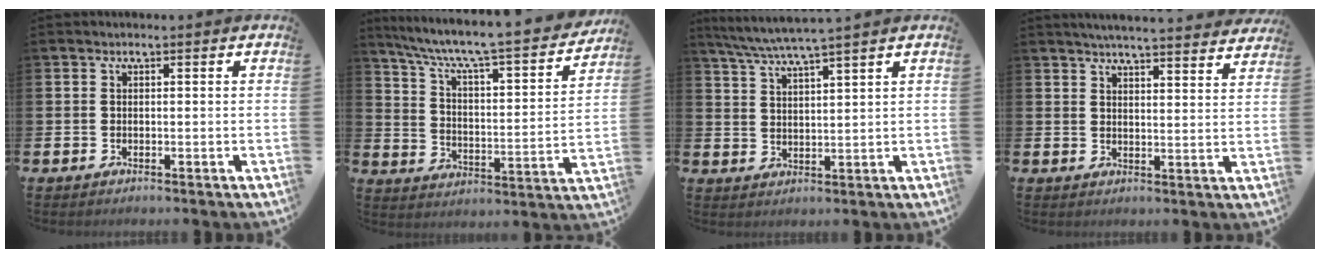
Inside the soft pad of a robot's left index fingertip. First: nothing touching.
{"total": 6.9, "force": [6.2, 0.8, 3.1], "torque": [-0.092, -0.054, 0.097]}
{"total": 5.0, "force": [4.7, -0.5, 1.8], "torque": [-0.053, -0.020, 0.083]}
{"total": 4.9, "force": [4.8, -0.3, 0.7], "torque": [-0.017, -0.032, 0.084]}